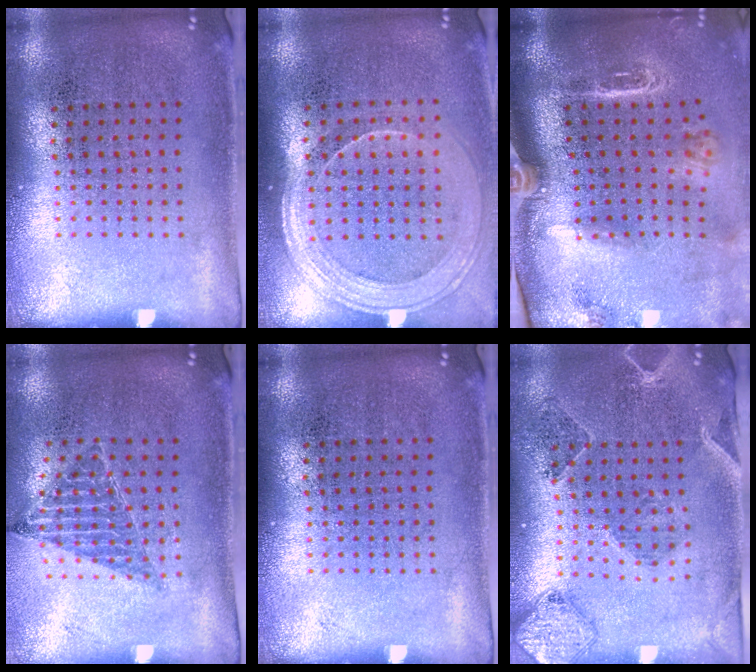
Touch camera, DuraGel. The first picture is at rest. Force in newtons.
{"total": 1.9, "press": 1.6, "slide": 1.0}
{"total": 2.9, "press": 2.0, "slide": 2.1}
{"total": 0.9, "press": 0.9, "slide": 0.1}
{"total": 0.0}
{"total": 0.6, "press": 0.5, "slide": 0.3}